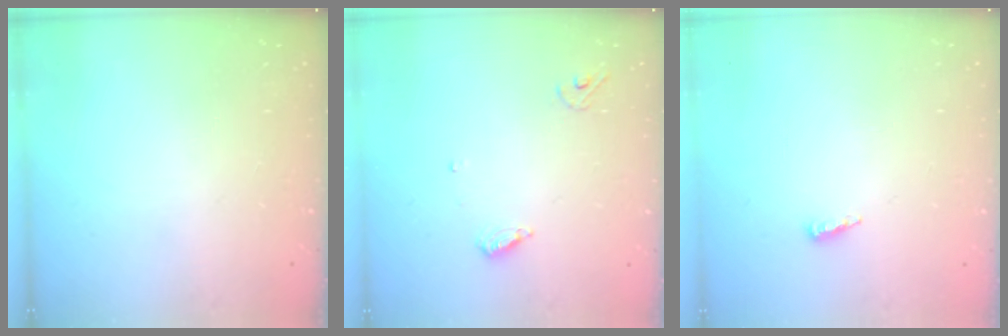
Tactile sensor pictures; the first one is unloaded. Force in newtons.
{"total": 5.9, "press": 5.9, "slide": 0.6}
{"total": 3.7, "press": 3.6, "slide": 0.4}